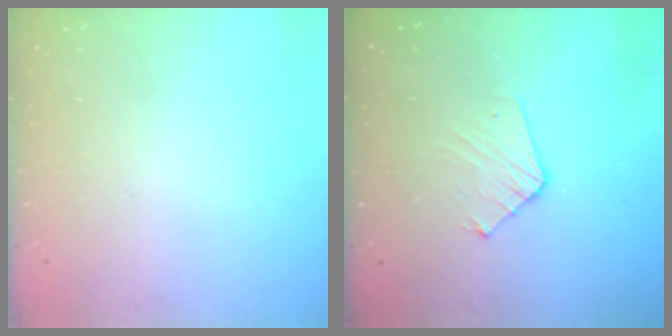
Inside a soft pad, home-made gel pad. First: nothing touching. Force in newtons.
{"total": 5.9, "press": 5.9, "slide": 0.5}